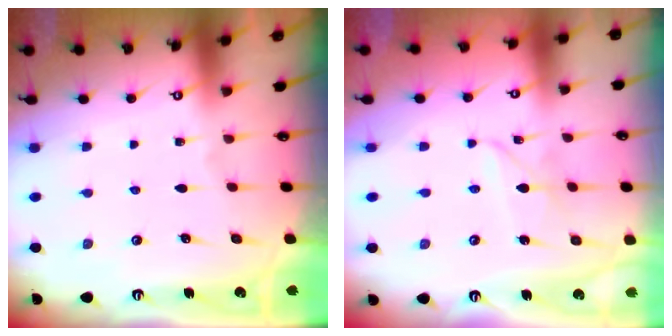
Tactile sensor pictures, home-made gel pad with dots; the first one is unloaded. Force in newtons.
{"total": 3.9, "press": 3.9, "slide": 0.3}